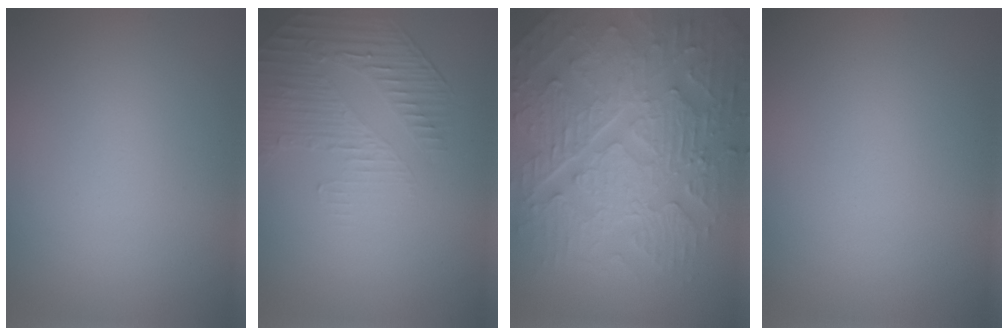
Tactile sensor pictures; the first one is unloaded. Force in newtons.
{"total": 1.9, "press": 1.3, "slide": 1.3}
{"total": 10.3, "press": 7.0, "slide": 7.6}
{"total": 0.0}